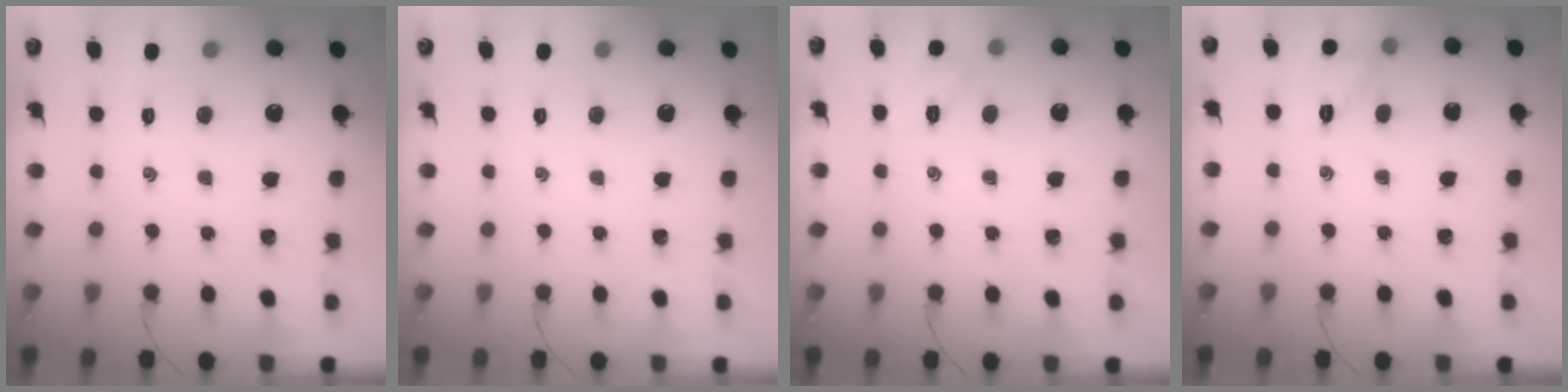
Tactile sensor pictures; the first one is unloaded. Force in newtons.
{"total": 0.0}
{"total": 5.1, "press": 4.9, "slide": 1.4}
{"total": 6.3, "press": 6.2, "slide": 0.7}